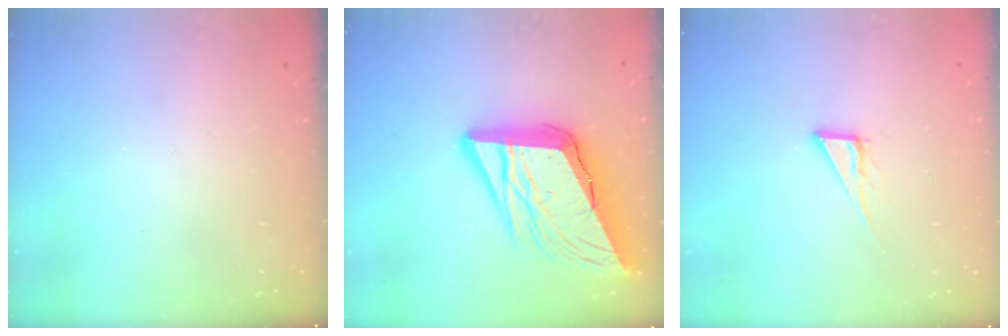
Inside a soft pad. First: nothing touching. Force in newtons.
{"total": 18.2, "press": 18.0, "slide": 2.6}
{"total": 6.1, "press": 6.1, "slide": 0.4}